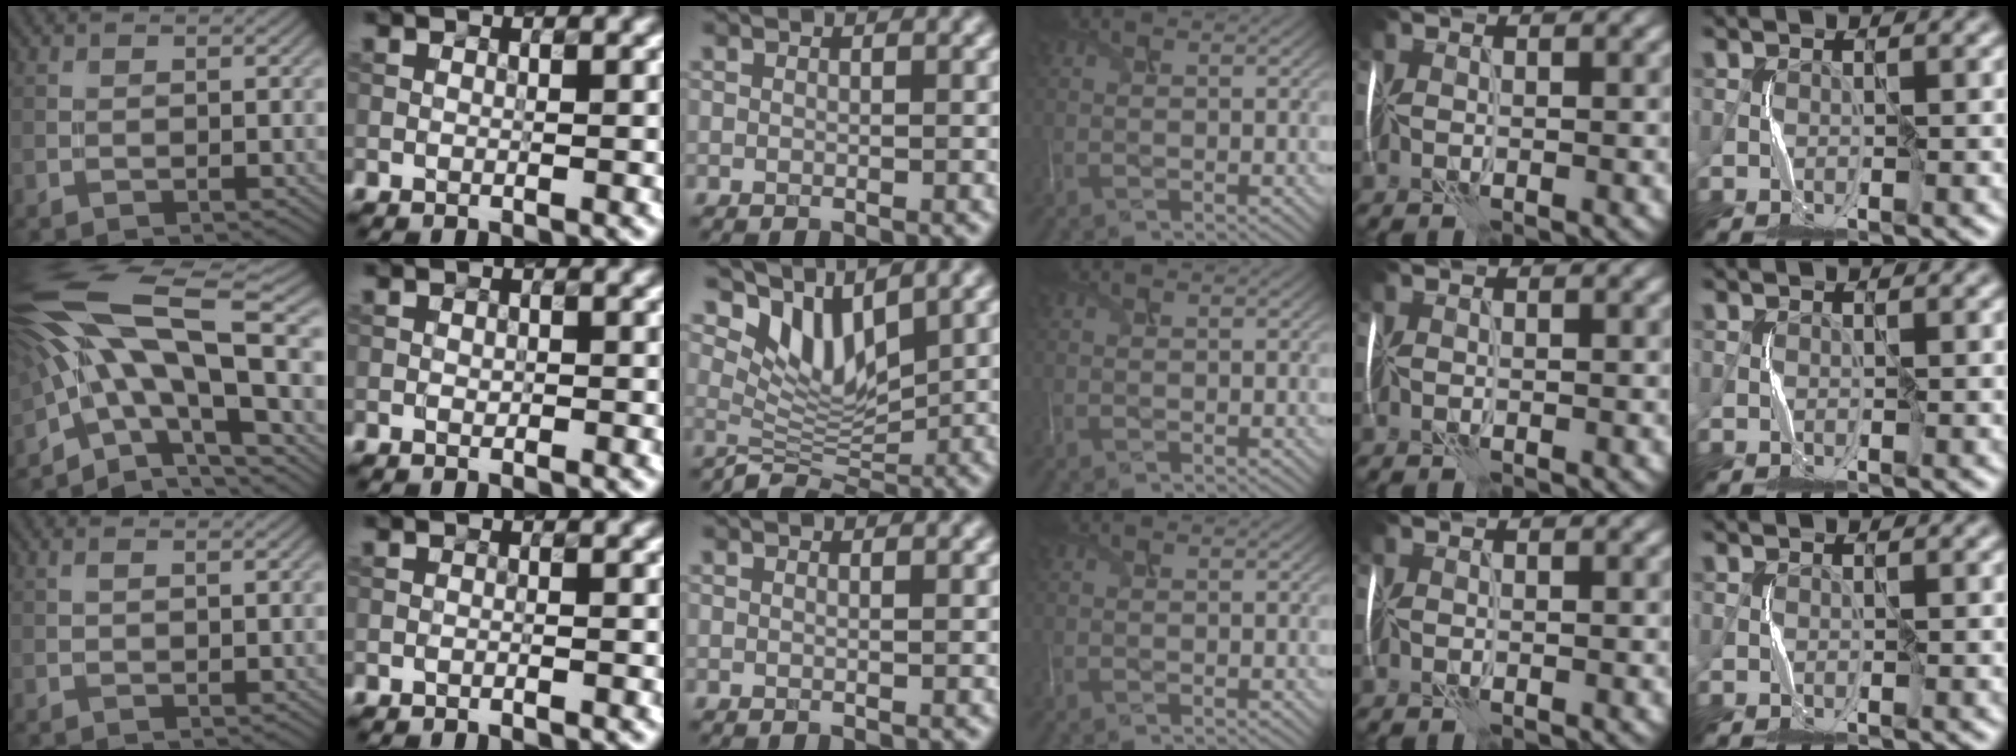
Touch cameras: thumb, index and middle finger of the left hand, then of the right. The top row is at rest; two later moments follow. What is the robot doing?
{"motion": "shake", "object": "plastic piggy bank"}